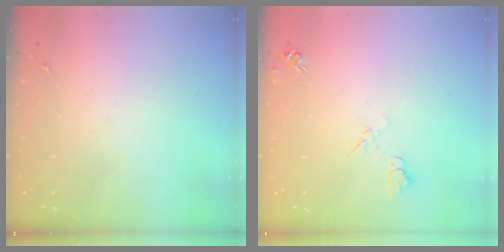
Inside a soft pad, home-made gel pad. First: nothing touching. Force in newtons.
{"total": 7.8, "press": 7.8, "slide": 0.9}